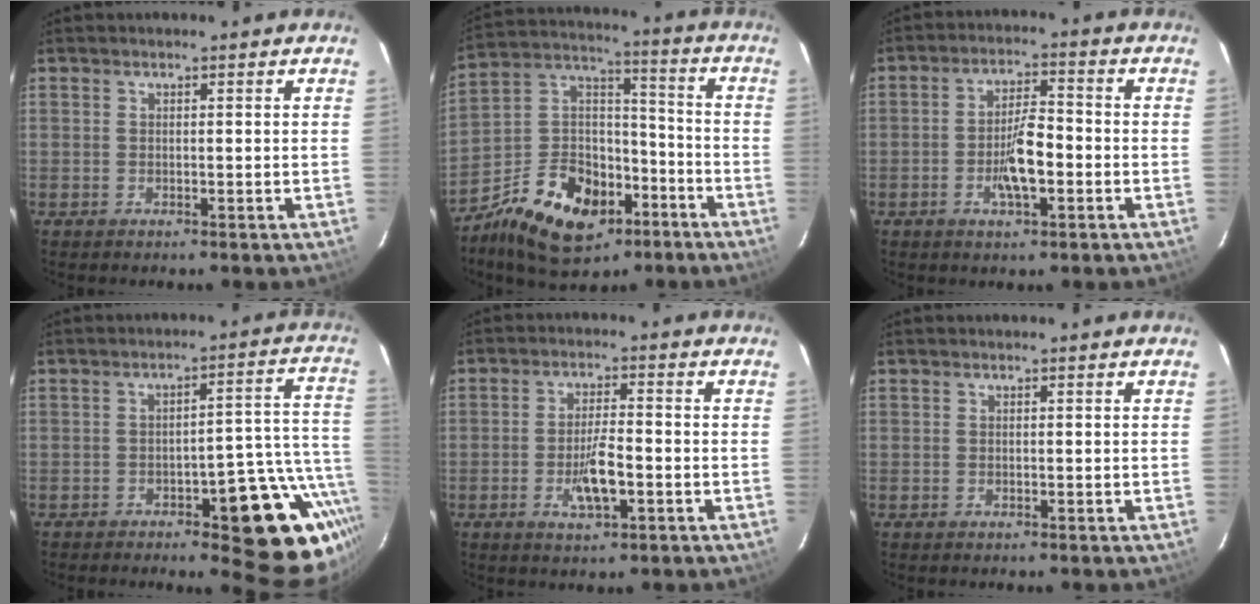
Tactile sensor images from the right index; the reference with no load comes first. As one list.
[{"total": 18.8, "force": [-10.1, 12.0, 10.4], "torque": [-0.222, 0.042, -0.147]}, {"total": 7.3, "force": [-2.4, 2.3, 6.5], "torque": [-0.122, 0.003, -0.039]}, {"total": 15.7, "force": [-8.8, 5.3, 12.0], "torque": [-0.102, 0.013, -0.112]}, {"total": 6.4, "force": [-2.3, 1.9, 5.6], "torque": [-0.109, -0.003, -0.038]}, {"total": 0.0}]